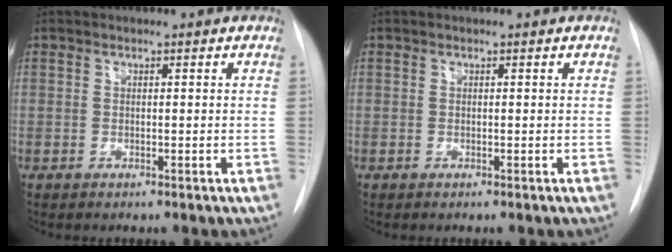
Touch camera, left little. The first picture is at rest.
{"total": 0.0}